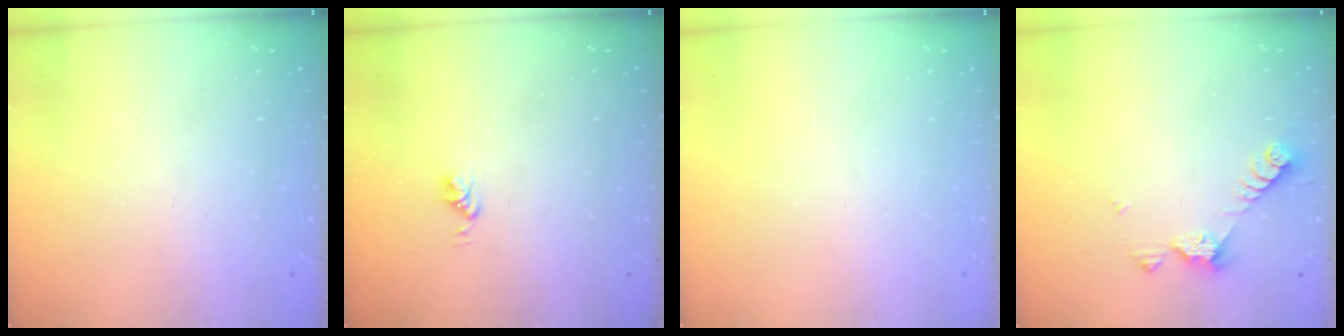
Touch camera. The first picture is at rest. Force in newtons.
{"total": 3.0, "press": 3.0, "slide": 0.4}
{"total": 0.0}
{"total": 6.7, "press": 6.7, "slide": 0.4}